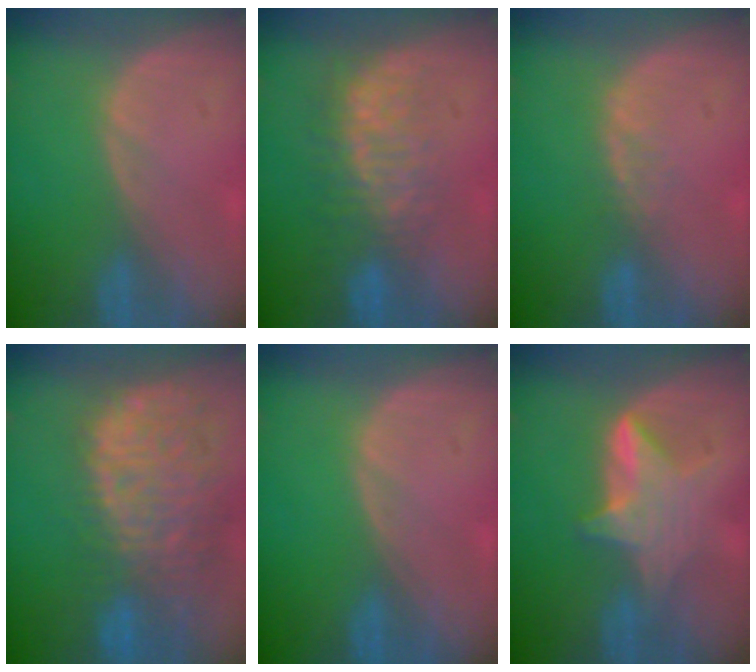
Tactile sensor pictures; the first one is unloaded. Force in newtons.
{"total": 7.9, "press": 7.4, "slide": 2.6}
{"total": 1.4, "press": 1.4, "slide": 0.3}
{"total": 14.1, "press": 11.6, "slide": 8.0}
{"total": 0.0}
{"total": 6.1, "press": 5.7, "slide": 2.1}